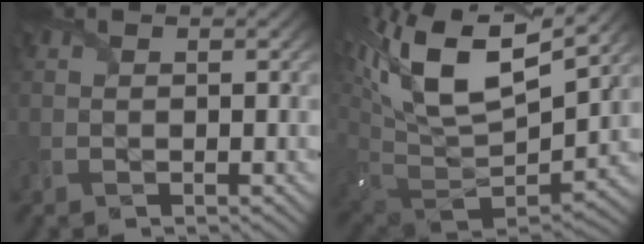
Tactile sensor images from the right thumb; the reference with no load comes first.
{"total": 18.1, "force": [7.8, 8.2, 14.1], "torque": [-0.320, 0.025, 0.146]}